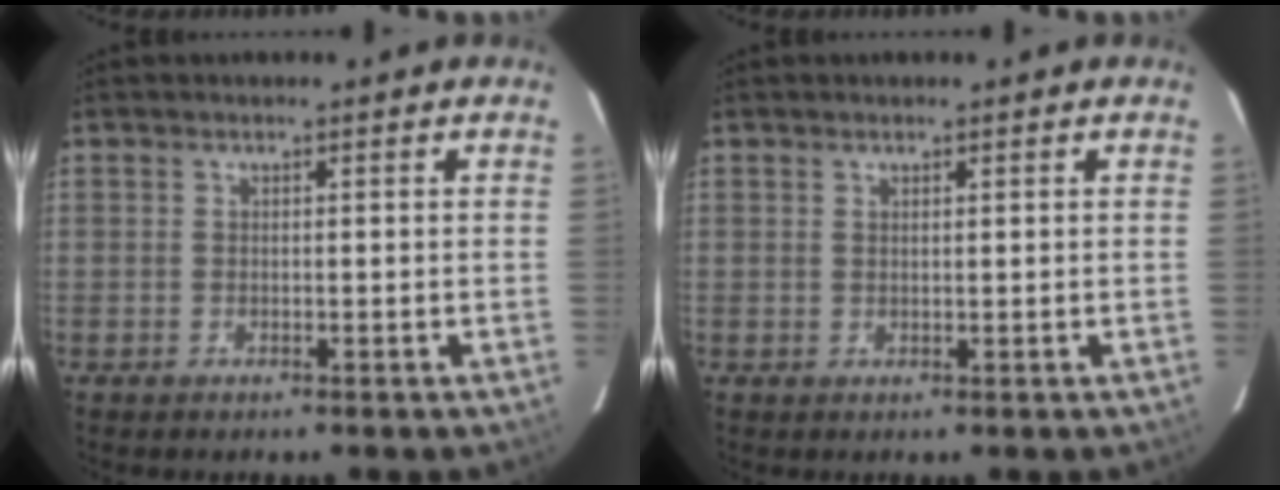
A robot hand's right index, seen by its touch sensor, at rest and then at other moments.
{"total": 0.6, "force": [0.5, 0.1, 0.3], "torque": [-0.005, 0.001, 0.009]}